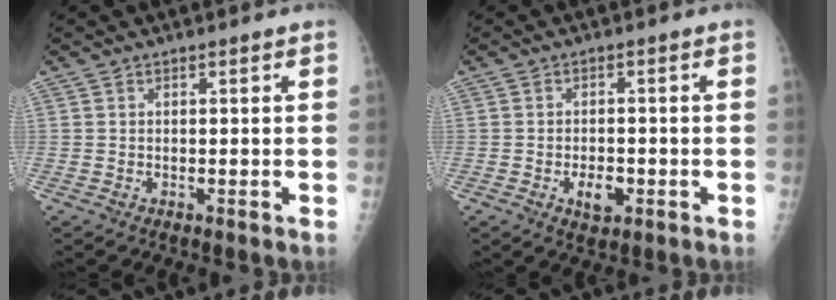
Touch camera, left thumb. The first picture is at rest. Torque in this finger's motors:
{"motor_torque": [-0.12, 0.13, 0.23, 0.08, 0.01]}